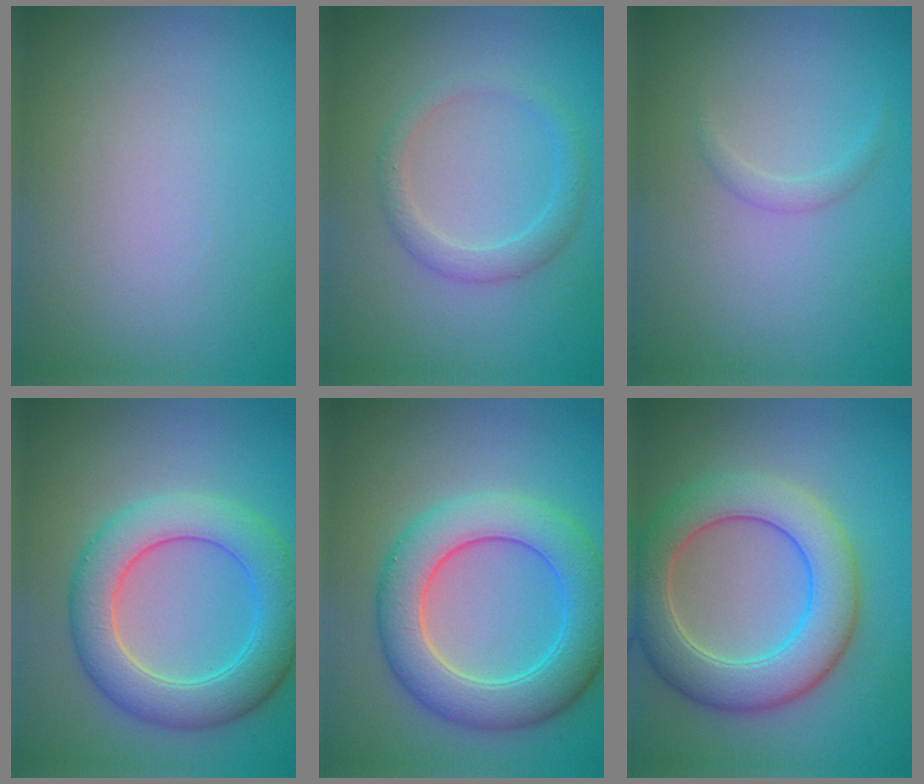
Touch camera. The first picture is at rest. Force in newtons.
{"total": 2.1, "press": 2.1, "slide": 0.1}
{"total": 0.8, "press": 0.8, "slide": 0.0}
{"total": 6.5, "press": 6.5, "slide": 0.3}
{"total": 7.2, "press": 7.2, "slide": 0.4}
{"total": 7.2, "press": 7.2, "slide": 0.4}